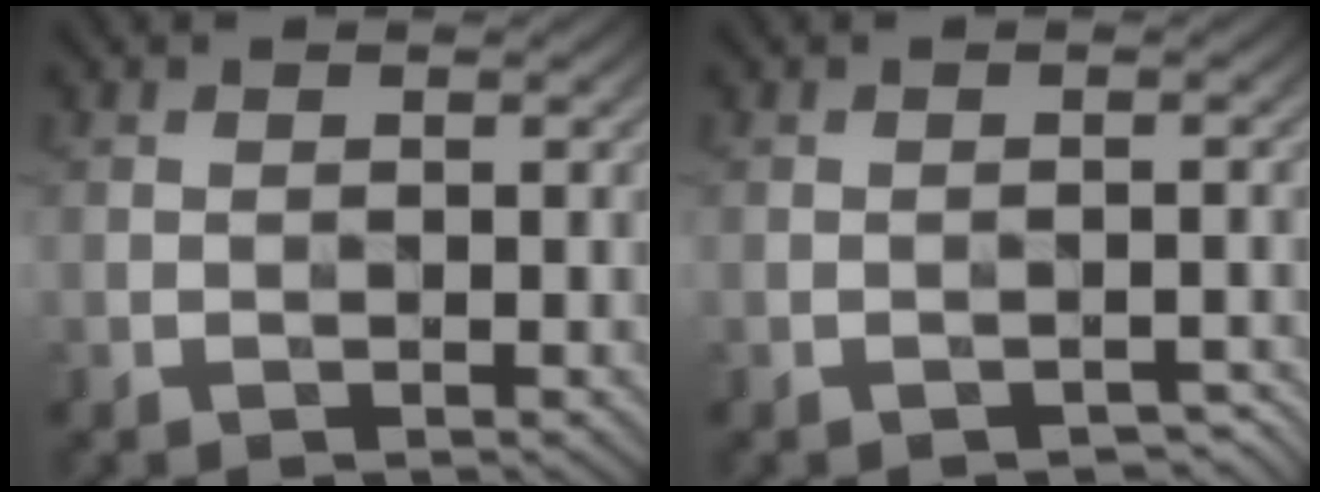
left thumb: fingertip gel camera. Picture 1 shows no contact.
{"total": 1.5, "force": [-1.2, 0.6, 0.5], "torque": [-0.004, 0.001, -0.013]}